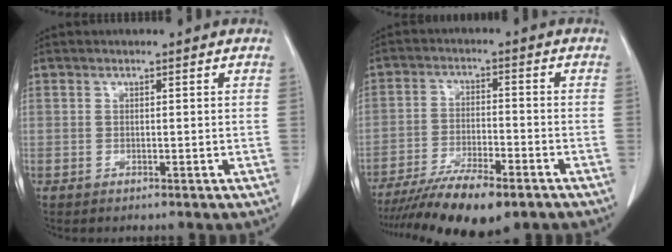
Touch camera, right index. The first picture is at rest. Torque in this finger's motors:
{"motor_torque": [0.88, -1.00, 0.81, 0.19]}